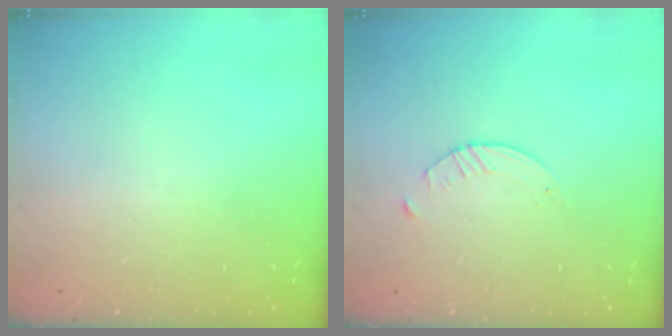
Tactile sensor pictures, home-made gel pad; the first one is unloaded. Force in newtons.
{"total": 2.0, "press": 2.0, "slide": 0.3}